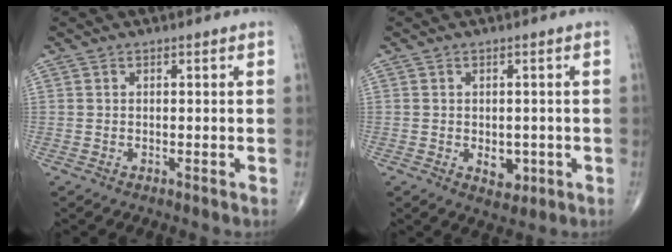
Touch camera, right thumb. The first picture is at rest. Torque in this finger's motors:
{"motor_torque": [2.88, 2.13, 1.39, -1.22, 0.36]}